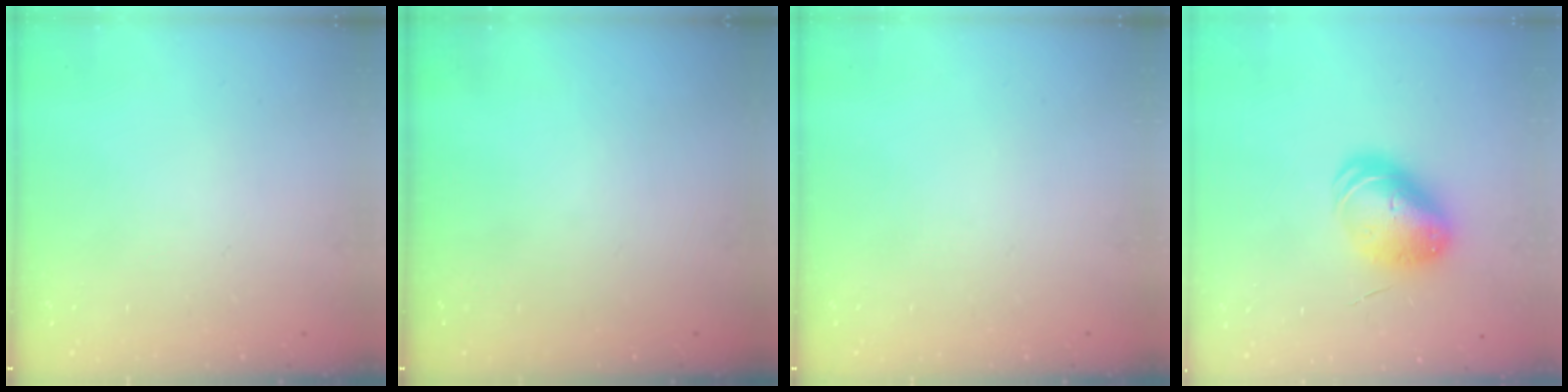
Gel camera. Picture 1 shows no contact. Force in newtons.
{"total": 0.0}
{"total": 0.0}
{"total": 11.1, "press": 10.8, "slide": 2.3}